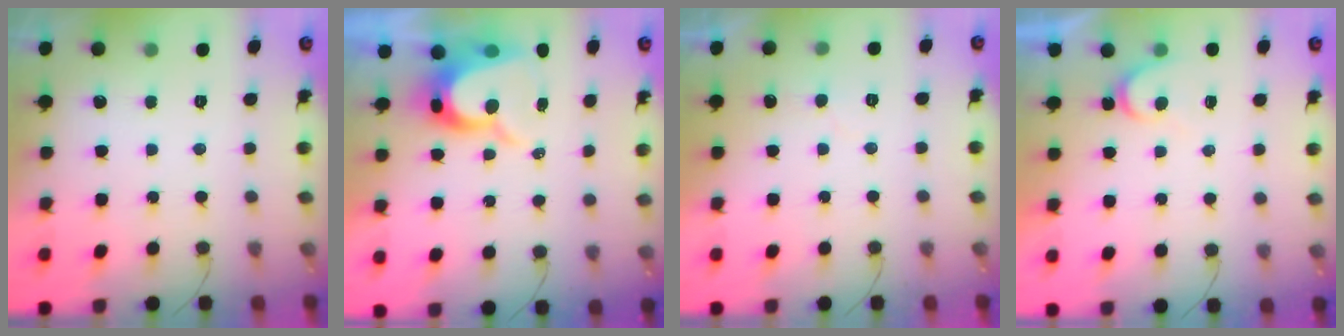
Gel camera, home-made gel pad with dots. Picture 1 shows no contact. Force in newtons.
{"total": 10.3, "press": 10.3, "slide": 0.9}
{"total": 3.8, "press": 3.8, "slide": 0.4}
{"total": 5.7, "press": 5.7, "slide": 0.4}